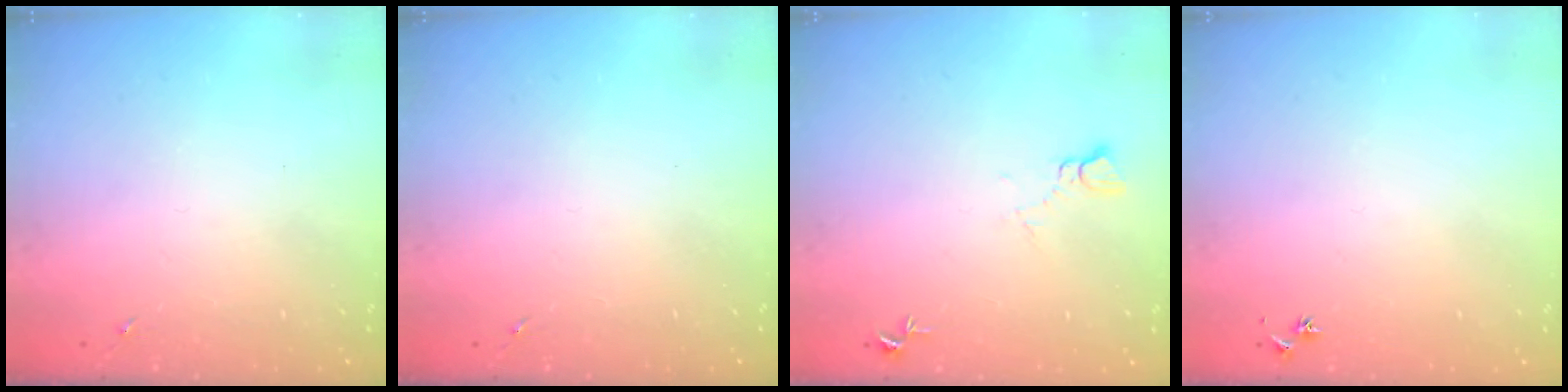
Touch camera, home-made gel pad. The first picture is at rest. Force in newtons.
{"total": 0.0}
{"total": 3.7, "press": 3.7, "slide": 0.3}
{"total": 2.9, "press": 2.8, "slide": 0.3}